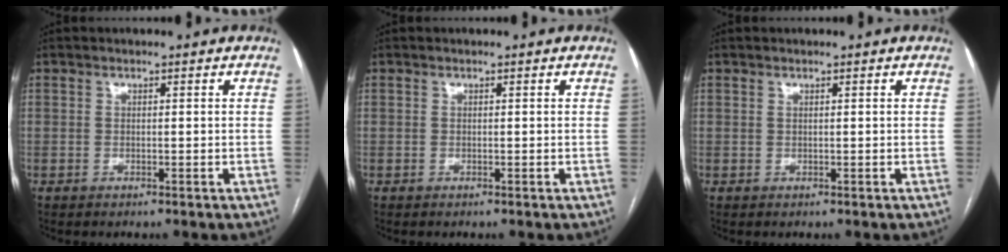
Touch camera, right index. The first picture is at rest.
{"total": 0.0}
{"total": 0.0}